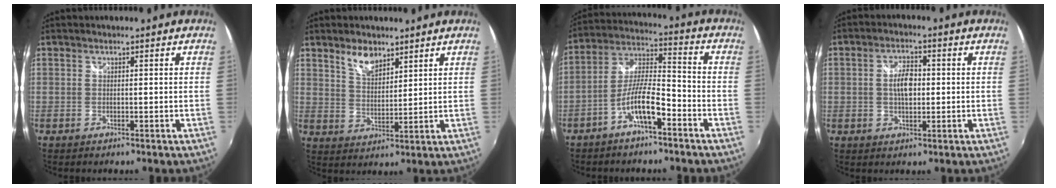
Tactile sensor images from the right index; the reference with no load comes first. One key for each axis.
{"total": 5.8, "fx": 4.1, "fy": 2.6, "fz": 3.1, "tx": -0.051, "ty": 0.003, "tz": 0.078}
{"total": 9.3, "fx": -5.2, "fy": 2.2, "fz": 7.4, "tx": -0.153, "ty": 0.012, "tz": -0.093}
{"total": 5.3, "fx": 0.1, "fy": 2.8, "fz": 4.5, "tx": -0.082, "ty": 0.007, "tz": 0.002}